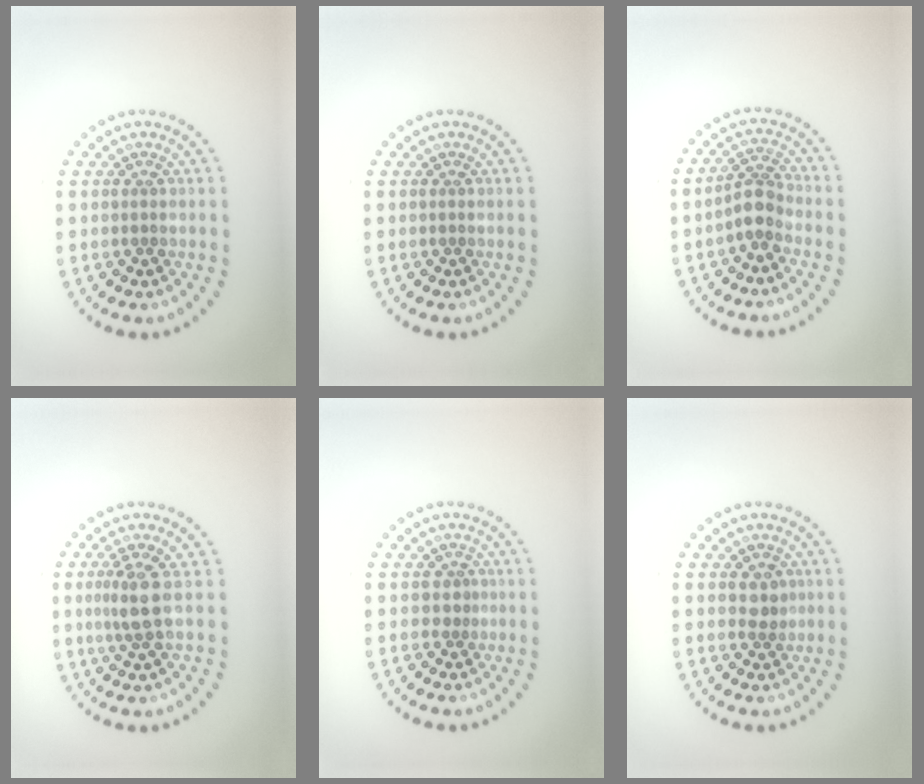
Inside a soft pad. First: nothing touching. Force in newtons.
{"total": 0.0}
{"total": 2.6, "press": 2.0, "slide": 1.6}
{"total": 2.7, "press": 2.2, "slide": 1.5}
{"total": 1.2, "press": 0.7, "slide": 1.0}
{"total": 1.6, "press": 1.6, "slide": 0.5}